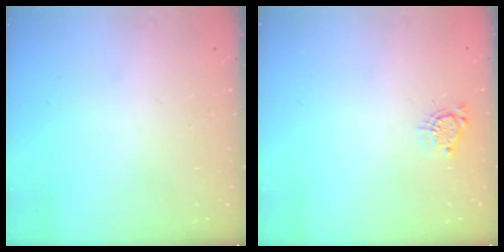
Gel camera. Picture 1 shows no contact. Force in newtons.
{"total": 4.4, "press": 4.4, "slide": 0.5}